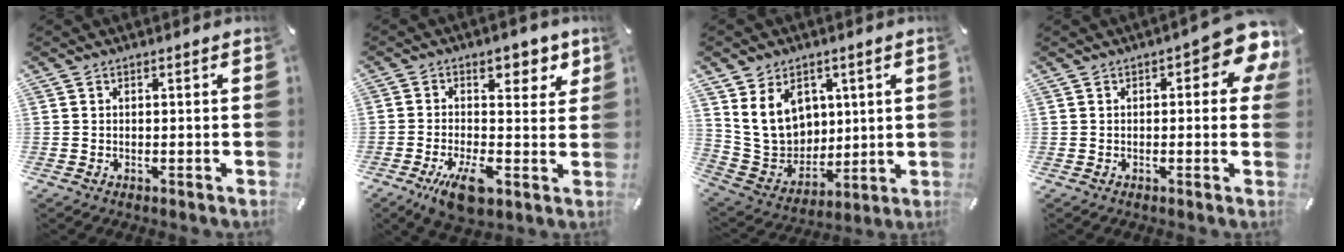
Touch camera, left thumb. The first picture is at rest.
{"total": 13.7, "force": [0.4, 8.3, 10.9], "torque": [-0.143, -0.008, 0.013]}
{"total": 13.7, "force": [5.0, 11.5, 5.6], "torque": [-0.115, -0.023, 0.105]}
{"total": 8.3, "force": [2.4, 3.4, 7.2], "torque": [-0.090, -0.015, 0.035]}